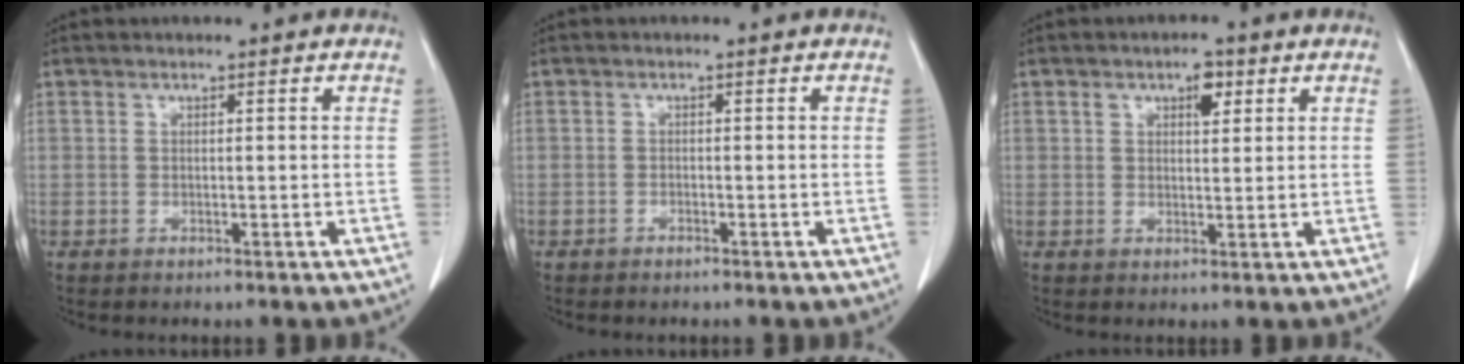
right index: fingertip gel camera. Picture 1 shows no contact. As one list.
[{"total": 0.6, "force": [-0.5, 0.2, 0.1], "torque": [-0.006, 0.000, -0.010]}, {"total": 3.2, "force": [1.5, 1.5, 2.4], "torque": [-0.039, 0.005, 0.025]}]